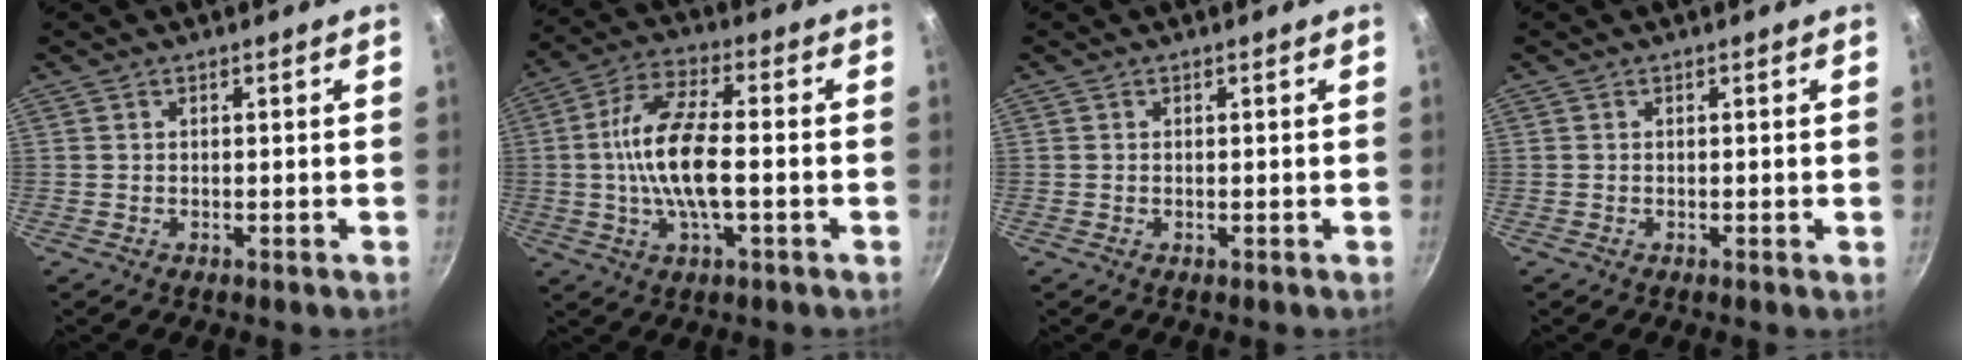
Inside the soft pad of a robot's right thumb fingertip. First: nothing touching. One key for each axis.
{"total": 13.4, "fx": -1.4, "fy": 5.1, "fz": 12.4, "tx": -0.238, "ty": 0.025, "tz": -0.038}
{"total": 0.0}
{"total": 0.6, "fx": -0.1, "fy": 0.1, "fz": 0.5, "tx": -0.007, "ty": 0.000, "tz": -0.004}